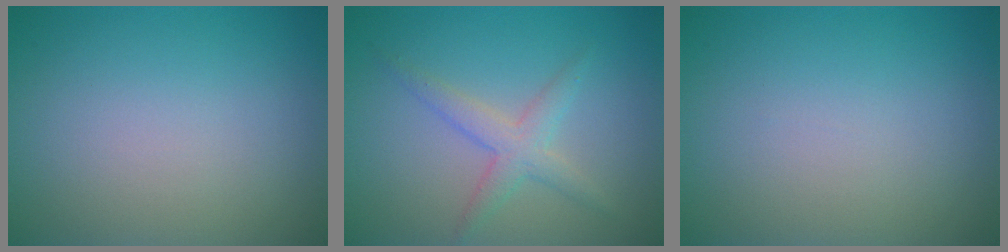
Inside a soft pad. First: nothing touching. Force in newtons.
{"total": 2.5, "press": 2.5, "slide": 0.2}
{"total": 0.0}